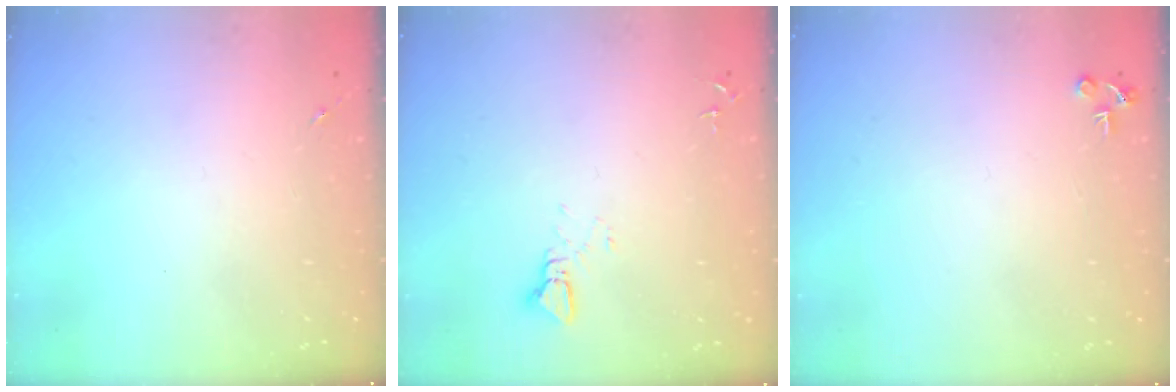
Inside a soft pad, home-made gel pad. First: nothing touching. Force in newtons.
{"total": 2.4, "press": 2.4, "slide": 0.1}
{"total": 4.3, "press": 4.3, "slide": 0.5}